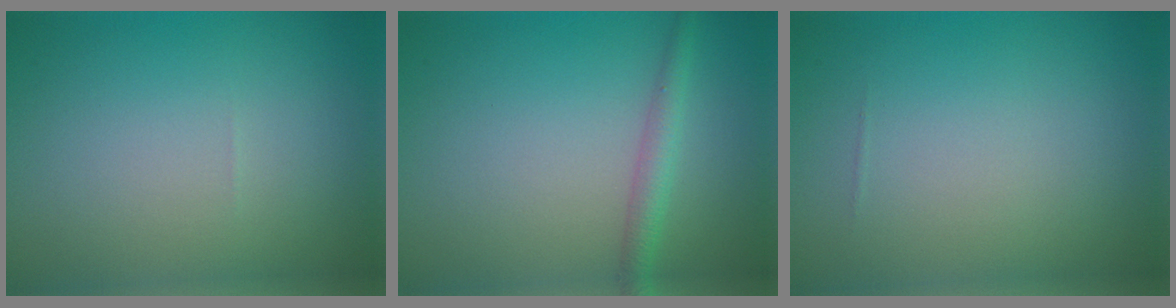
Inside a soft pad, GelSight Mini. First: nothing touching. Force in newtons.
{"total": 2.0, "press": 2.0, "slide": 0.1}
{"total": 0.0}